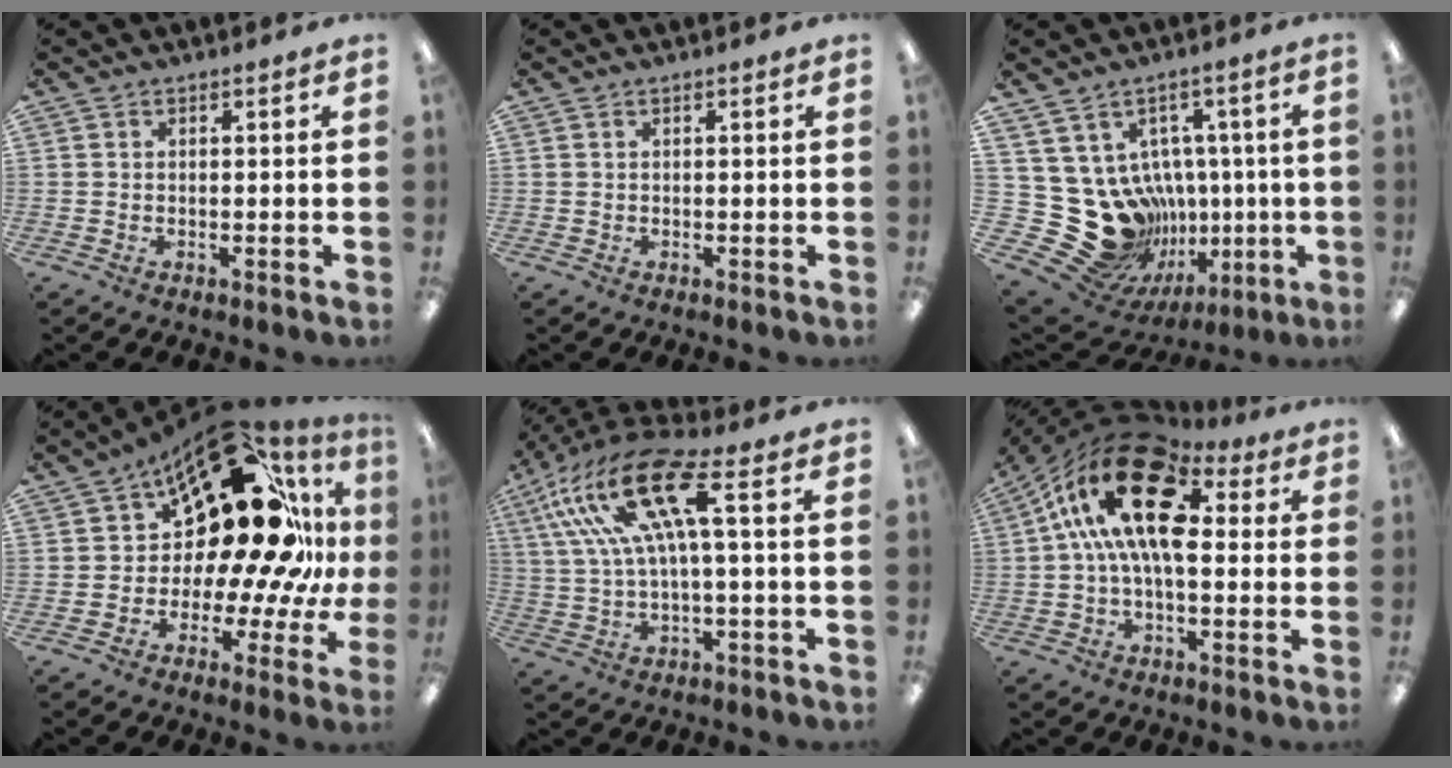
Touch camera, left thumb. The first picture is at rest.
{"total": 0.0}
{"total": 22.1, "force": [-3.2, 18.9, 11.0], "torque": [-0.217, -0.020, 0.014]}
{"total": 26.2, "force": [12.0, 12.8, 19.4], "torque": [-0.269, -0.093, 0.209]}
{"total": 18.0, "force": [6.4, 5.5, 16.0], "torque": [-0.331, -0.019, 0.100]}
{"total": 20.1, "force": [6.1, 10.0, 16.4], "torque": [-0.290, -0.023, 0.104]}